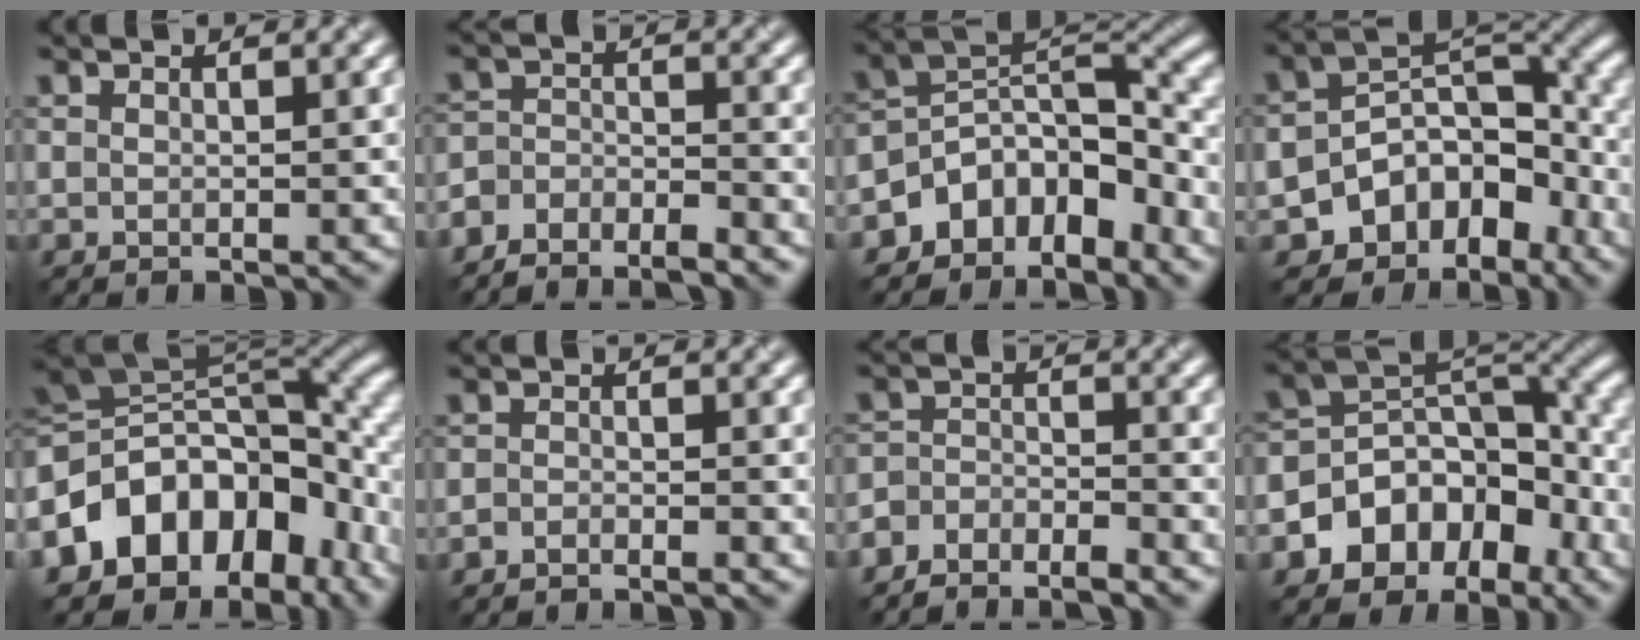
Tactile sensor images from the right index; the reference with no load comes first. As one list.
[{"total": 5.5, "force": [-5.2, 1.3, 1.2], "torque": [-0.022, -0.008, -0.094]}, {"total": 6.8, "force": [-4.3, 3.9, 3.6], "torque": [-0.035, 0.010, -0.088]}, {"total": 8.2, "force": [-4.1, 5.7, 4.3], "torque": [-0.047, 0.003, -0.075]}, {"total": 13.8, "force": [-3.9, 9.2, 9.4], "torque": [-0.157, 0.015, -0.076]}, {"total": 1.6, "force": [-1.5, 0.1, 0.5], "torque": [-0.015, 0.001, -0.030]}, {"total": 4.9, "force": [-4.7, 1.0, 1.0], "torque": [-0.018, -0.006, -0.088]}, {"total": 9.0, "force": [-3.8, 6.5, 4.9], "torque": [-0.070, 0.011, -0.073]}]